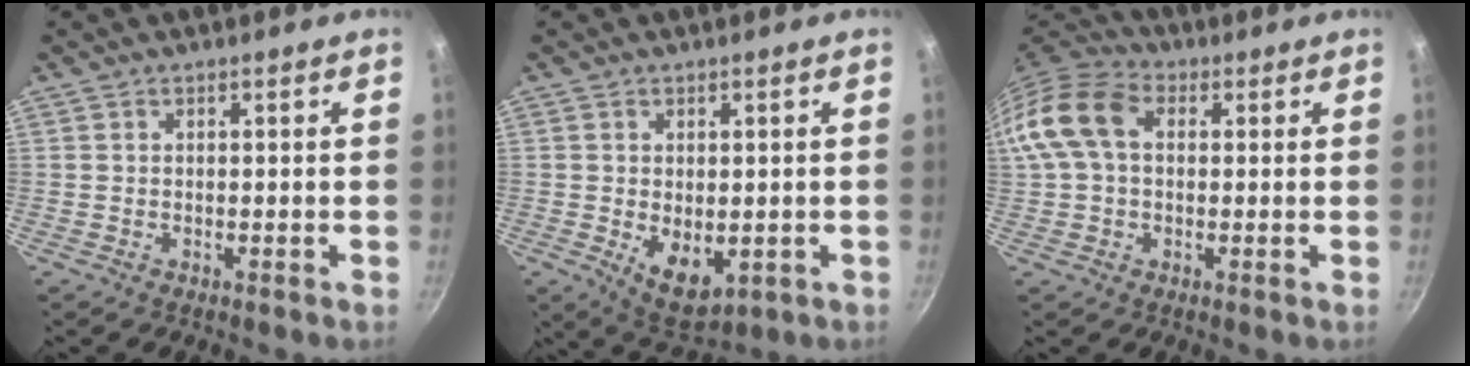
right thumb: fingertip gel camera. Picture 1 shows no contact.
{"total": 7.5, "force": [-1.1, 4.6, 5.8], "torque": [-0.076, -0.020, 0.001]}
{"total": 12.4, "force": [2.0, 8.6, 8.8], "torque": [-0.157, 0.028, 0.019]}